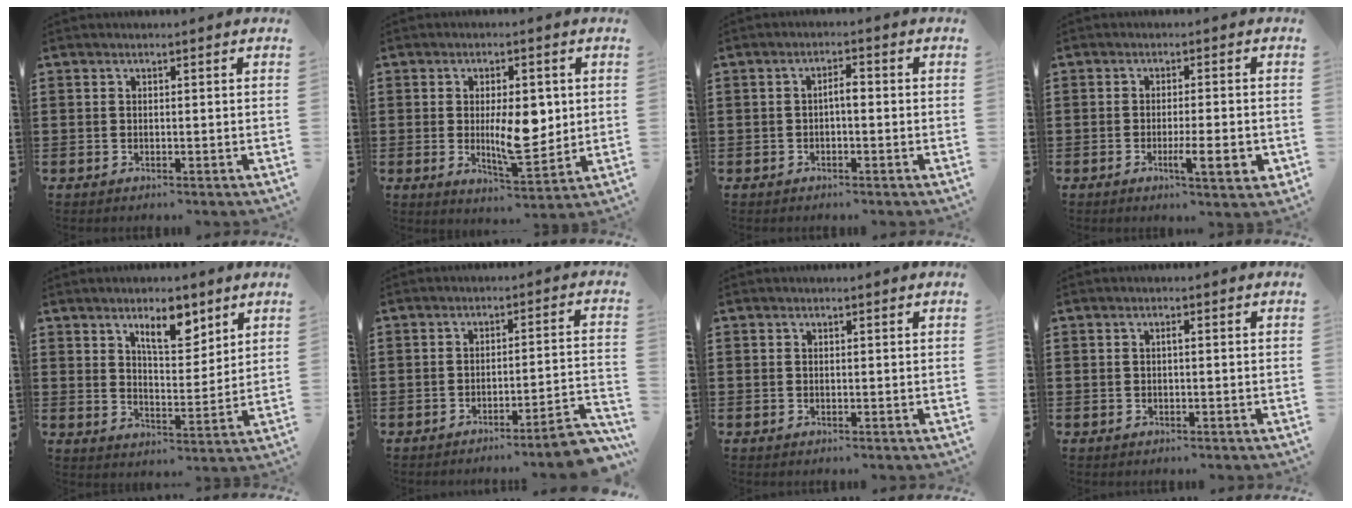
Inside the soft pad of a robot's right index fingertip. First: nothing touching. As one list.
[{"total": 8.5, "force": [0.4, 3.7, 7.7], "torque": [-0.116, 0.003, 0.004]}, {"total": 2.1, "force": [-0.4, 0.6, 2.0], "torque": [-0.038, 0.005, -0.010]}, {"total": 5.9, "force": [-2.0, 0.8, 5.5], "torque": [-0.093, -0.013, -0.033]}, {"total": 7.2, "force": [4.9, 2.8, 4.4], "torque": [-0.068, -0.011, 0.081]}, {"total": 4.9, "force": [-4.1, -0.1, 2.7], "torque": [-0.045, -0.011, -0.079]}, {"total": 0.0}, {"total": 0.7, "force": [0.0, 0.0, 0.7], "torque": [-0.011, -0.002, -0.001]}]